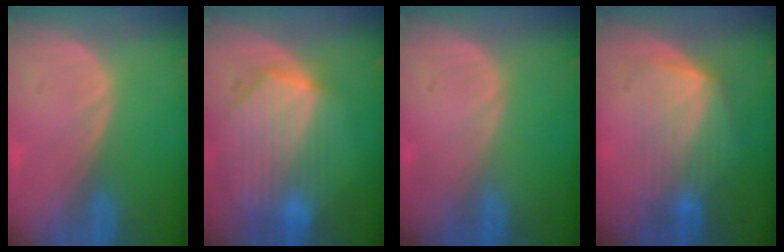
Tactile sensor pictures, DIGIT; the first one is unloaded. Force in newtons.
{"total": 9.5, "press": 8.4, "slide": 4.6}
{"total": 0.0}
{"total": 6.4, "press": 6.3, "slide": 1.2}